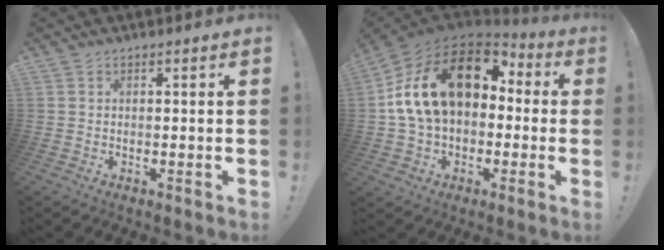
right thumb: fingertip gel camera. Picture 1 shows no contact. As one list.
[{"total": 22.6, "force": [6.1, 14.5, 16.3], "torque": [-0.276, -0.011, 0.113]}]